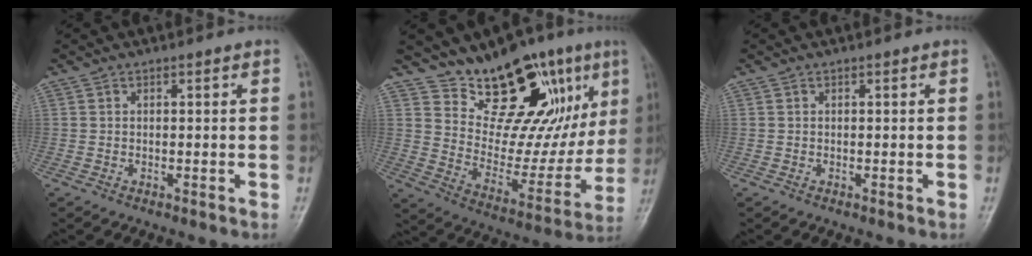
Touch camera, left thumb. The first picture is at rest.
{"total": 22.4, "force": [12.8, 9.9, 15.4], "torque": [-0.164, -0.062, 0.211]}
{"total": 0.0}